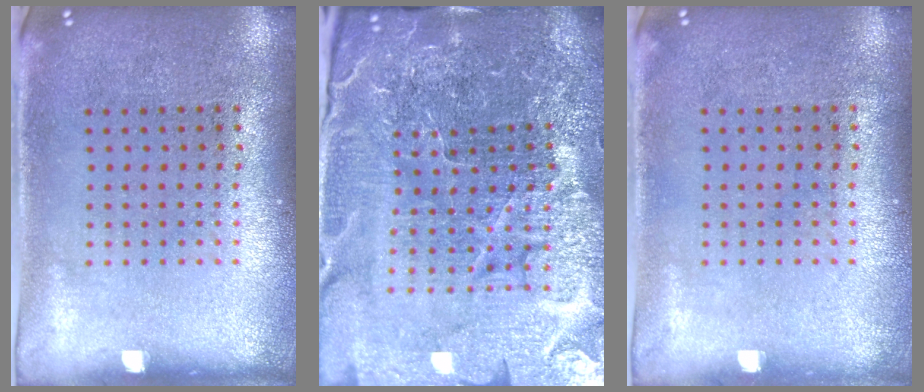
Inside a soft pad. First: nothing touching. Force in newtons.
{"total": 6.5, "press": 5.8, "slide": 3.0}
{"total": 0.0}